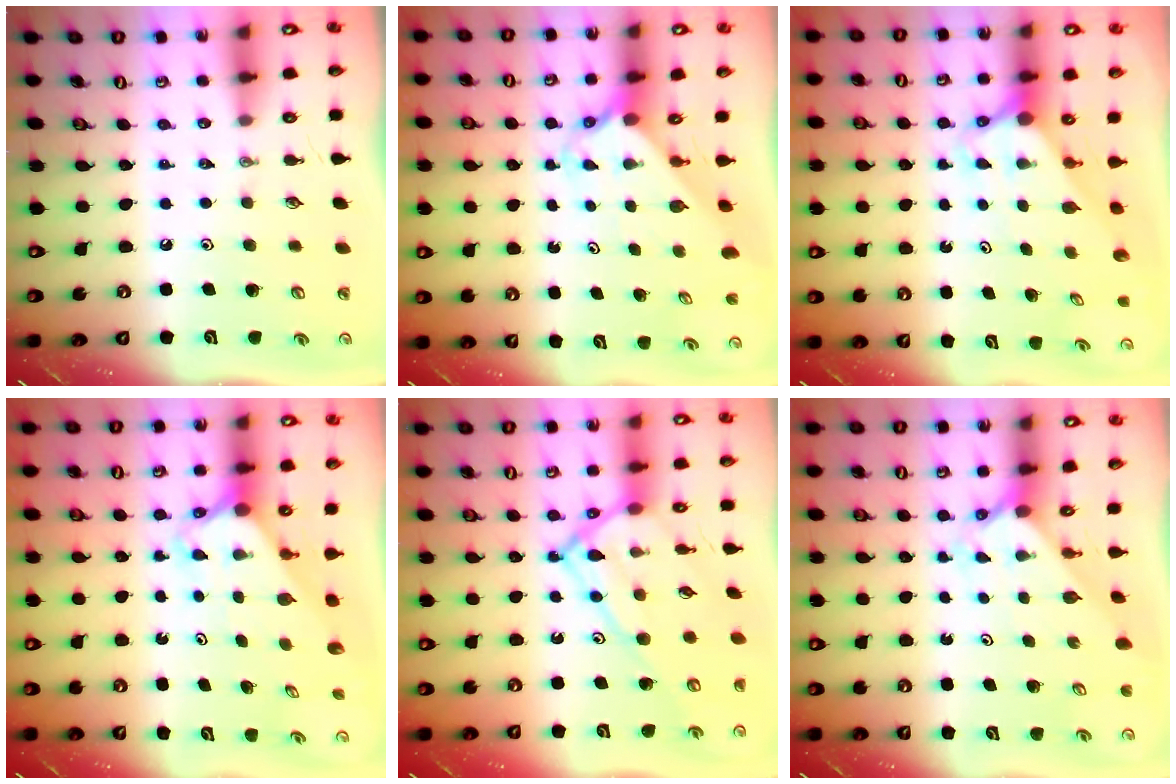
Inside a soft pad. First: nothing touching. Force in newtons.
{"total": 2.4, "press": 2.4, "slide": 0.3}
{"total": 2.6, "press": 2.6, "slide": 0.0}
{"total": 2.3, "press": 2.3, "slide": 0.2}
{"total": 14.2, "press": 14.2, "slide": 1.2}
{"total": 1.8, "press": 1.8, "slide": 0.2}